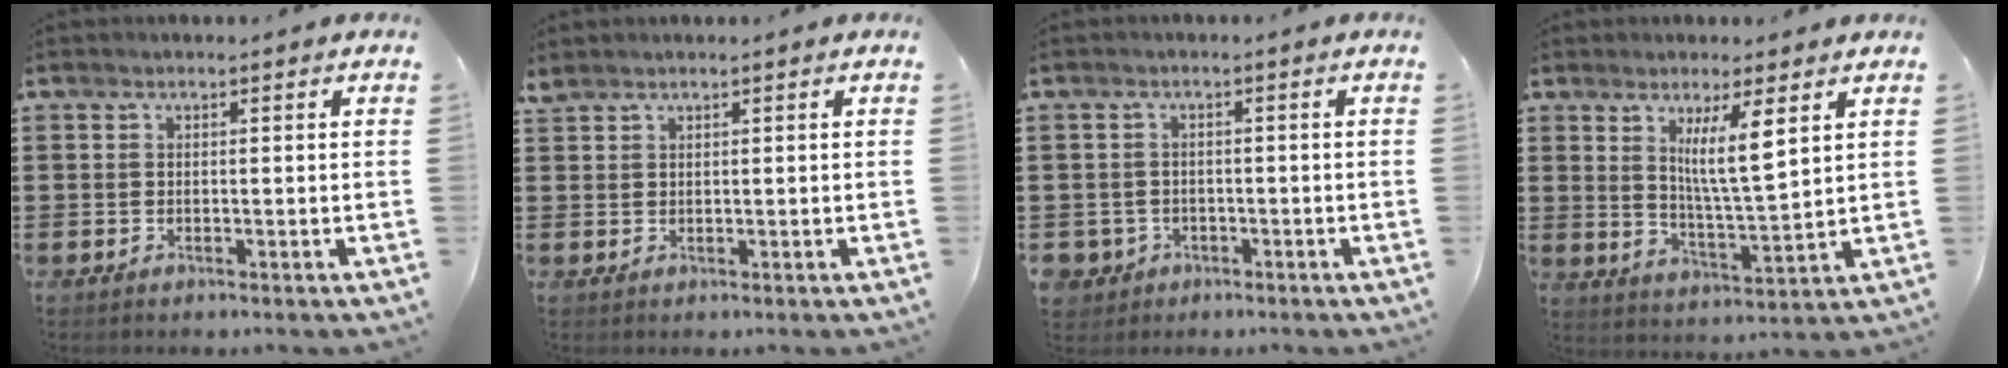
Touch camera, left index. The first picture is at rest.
{"total": 1.0, "force": [1.0, 0.0, 0.4], "torque": [-0.008, 0.001, 0.019]}
{"total": 2.2, "force": [-1.4, 1.7, 0.1], "torque": [-0.011, 0.001, -0.033]}
{"total": 7.5, "force": [3.9, 0.9, 6.4], "torque": [-0.119, -0.016, 0.062]}